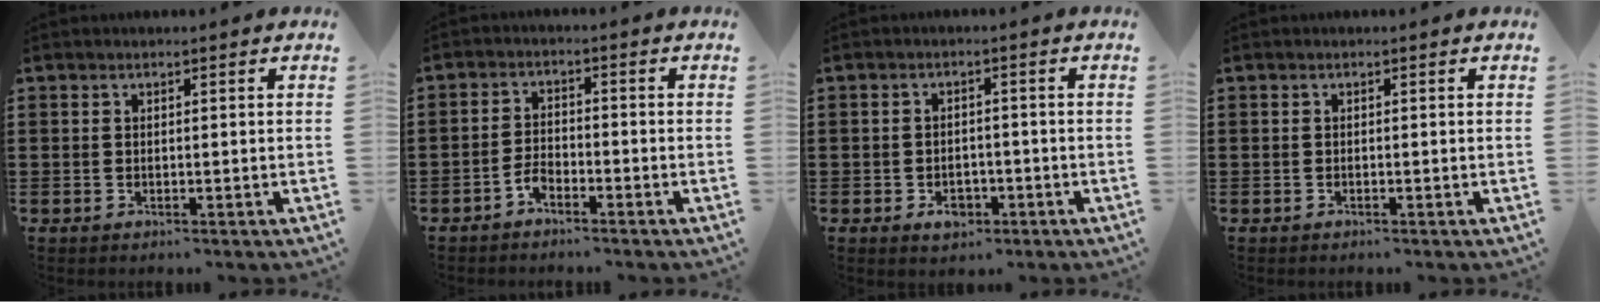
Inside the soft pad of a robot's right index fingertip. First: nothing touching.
{"total": 2.6, "force": [-2.0, 1.2, 1.1], "torque": [-0.025, 0.007, -0.040]}
{"total": 3.0, "force": [-1.4, 2.0, 1.7], "torque": [-0.024, -0.001, -0.030]}
{"total": 0.0}